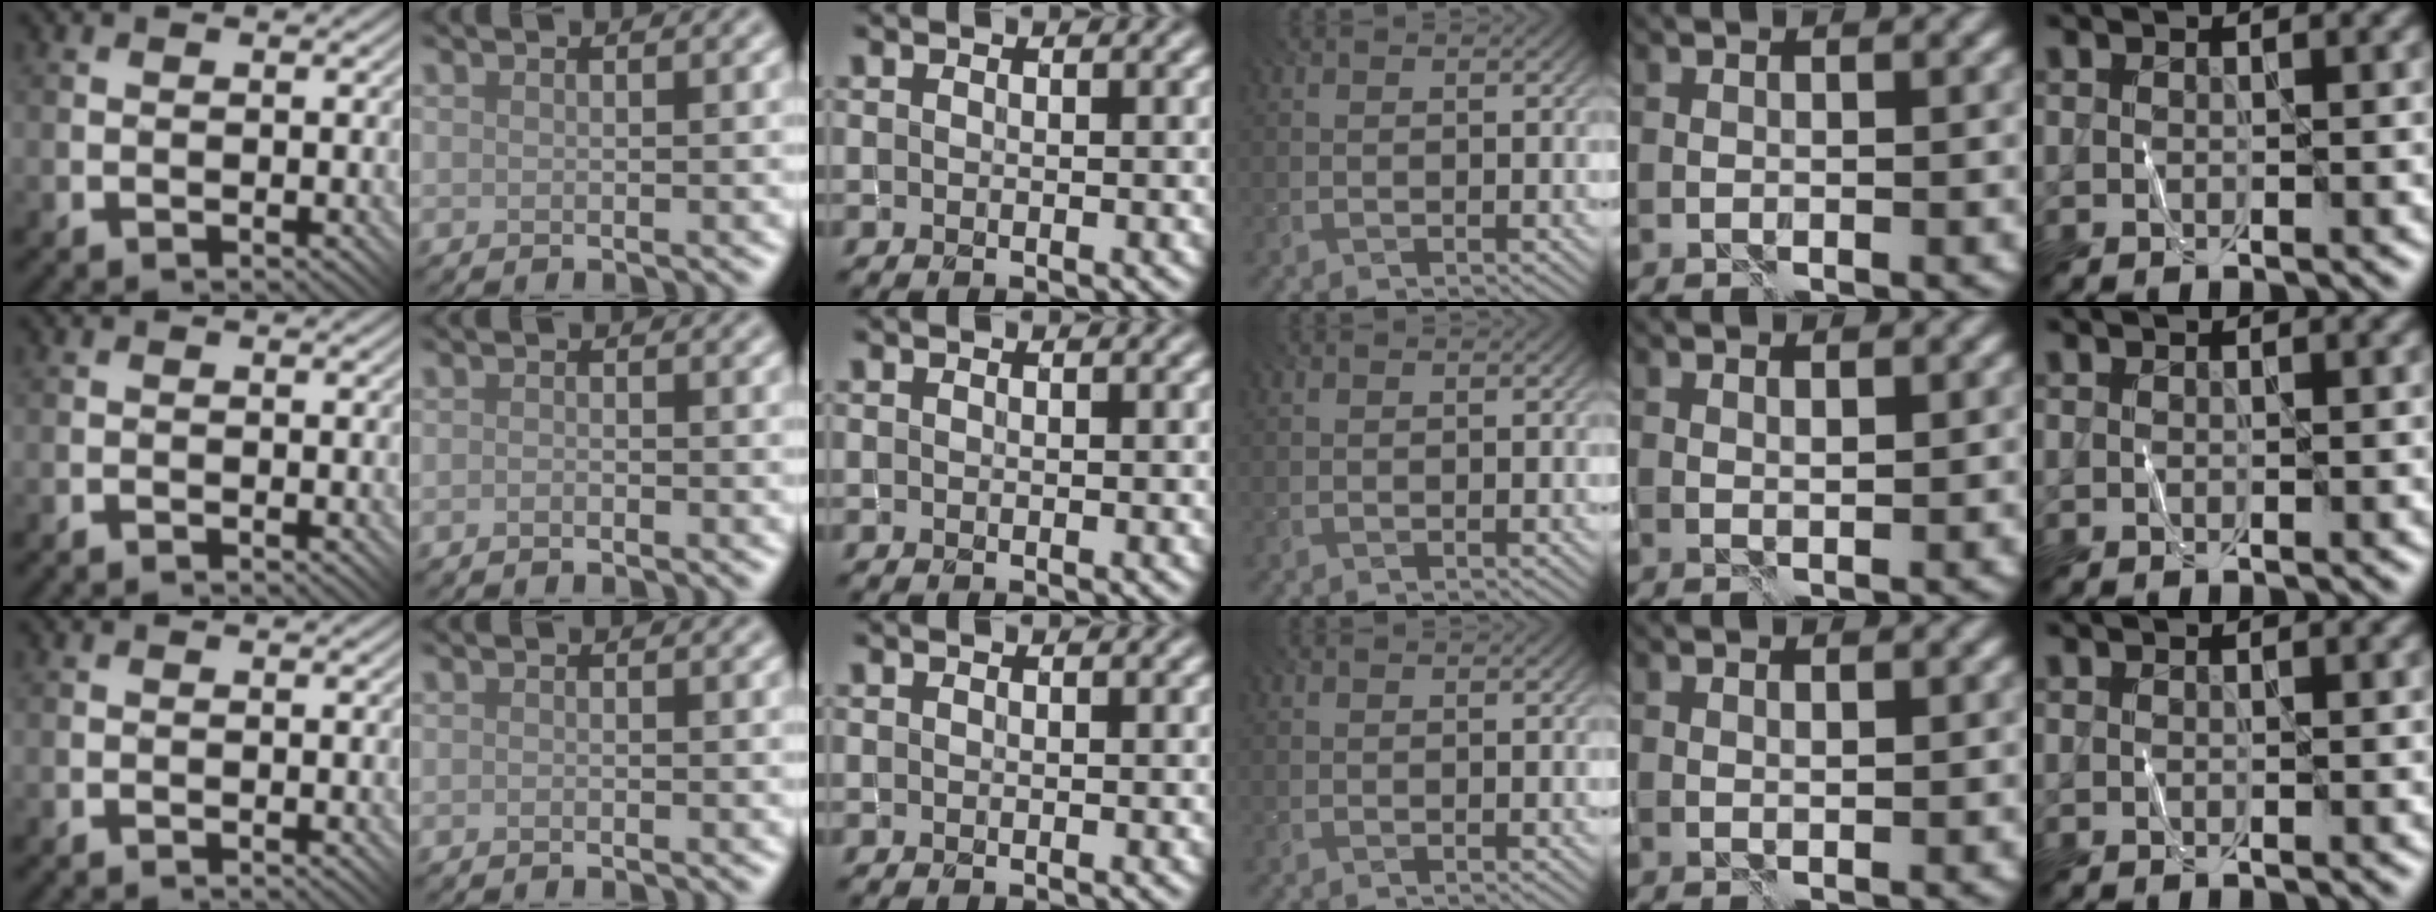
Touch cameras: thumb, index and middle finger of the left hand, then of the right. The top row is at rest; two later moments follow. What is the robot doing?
{"motion": "fold", "object": "shorts"}